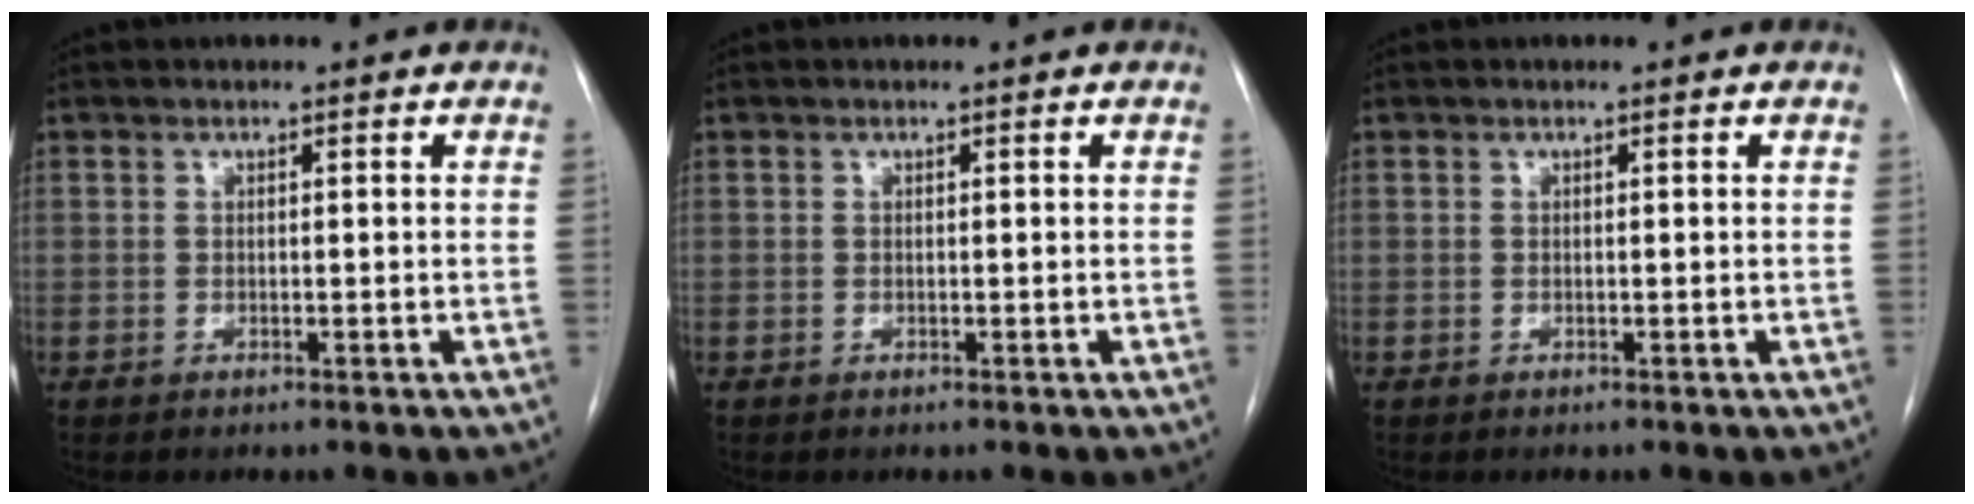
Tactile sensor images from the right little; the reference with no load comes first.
{"total": 0.0}
{"total": 0.0}